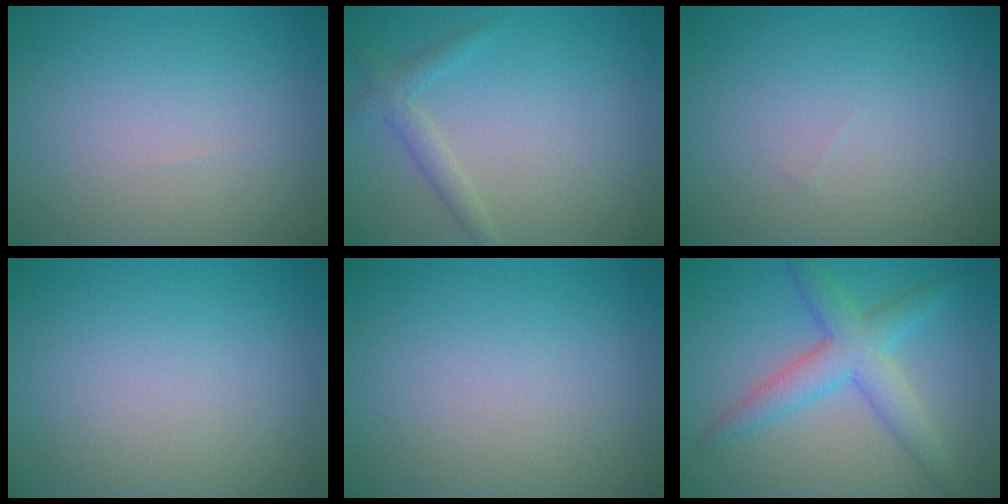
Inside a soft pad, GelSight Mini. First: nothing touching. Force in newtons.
{"total": 1.9, "press": 1.9, "slide": 0.2}
{"total": 0.0}
{"total": 0.0}
{"total": 0.0}
{"total": 4.7, "press": 4.7, "slide": 0.1}